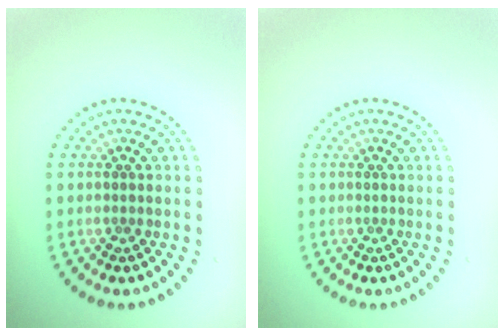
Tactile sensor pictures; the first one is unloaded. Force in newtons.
{"total": 0.0}